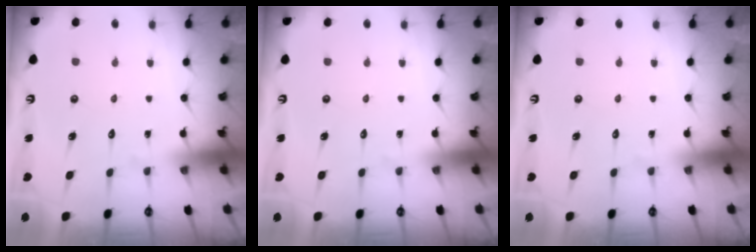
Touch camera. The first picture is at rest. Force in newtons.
{"total": 0.0}
{"total": 0.0}